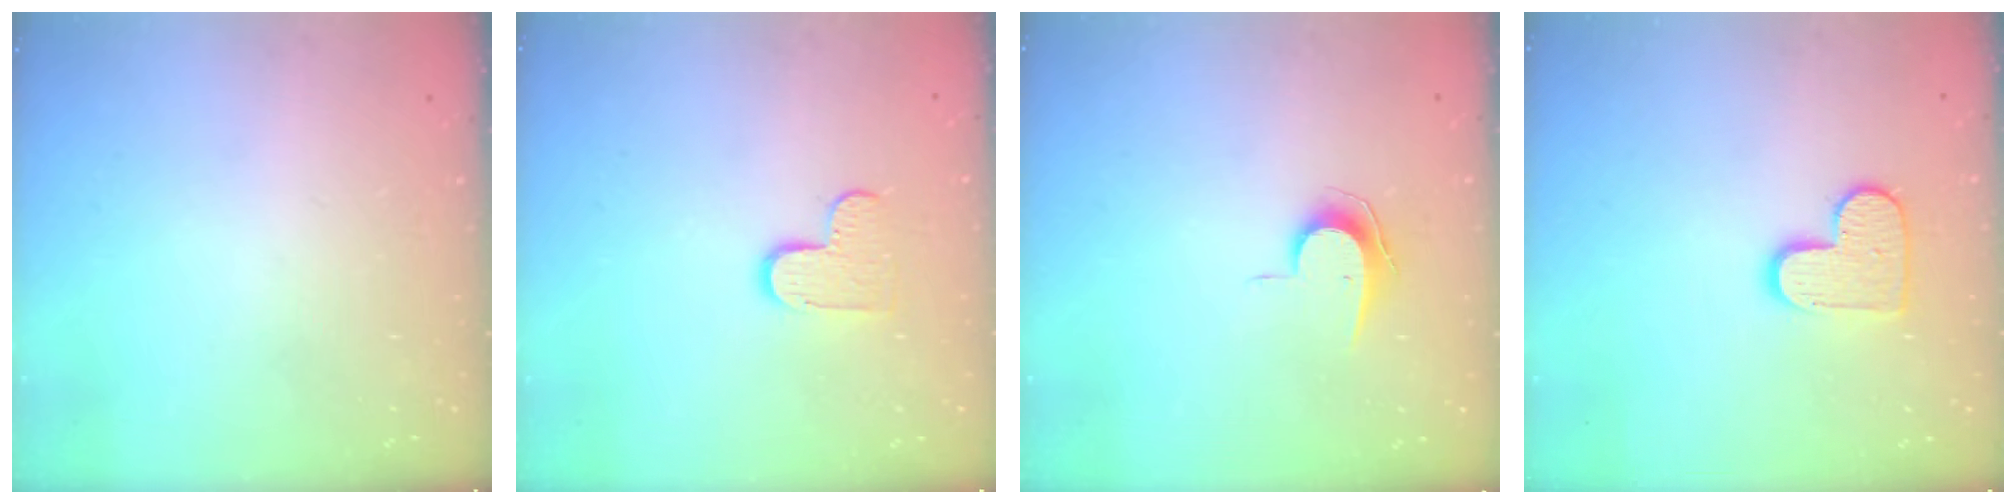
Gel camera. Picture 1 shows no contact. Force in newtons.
{"total": 7.4, "press": 7.4, "slide": 0.4}
{"total": 7.7, "press": 7.6, "slide": 0.4}
{"total": 10.6, "press": 10.6, "slide": 0.7}